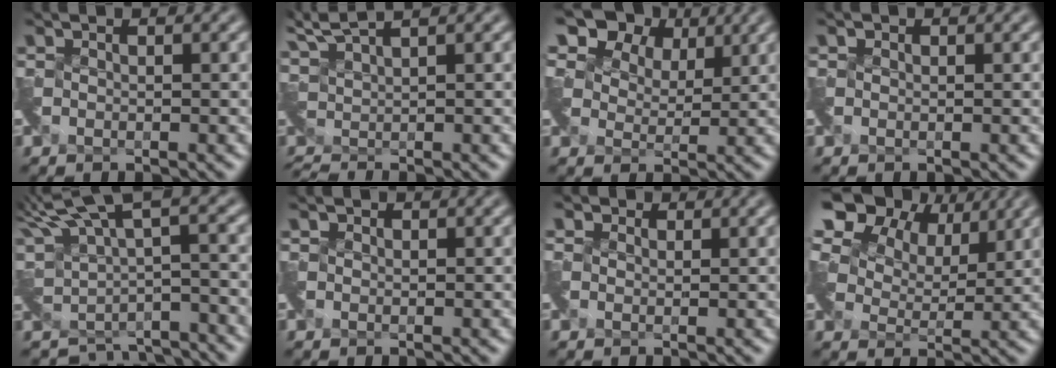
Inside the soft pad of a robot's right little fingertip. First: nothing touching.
{"total": 2.6, "force": [2.0, 0.3, 1.7], "torque": [-0.035, 0.004, 0.037]}
{"total": 6.9, "force": [4.8, 4.0, 2.8], "torque": [-0.060, 0.014, 0.064]}
{"total": 0.6, "force": [-0.1, 0.1, -0.6], "torque": [0.011, 0.001, 0.004]}
{"total": 5.0, "force": [1.1, 2.1, 4.4], "torque": [-0.084, -0.013, 0.046]}
{"total": 0.6, "force": [-0.1, 0.2, -0.6], "torque": [0.009, 0.002, 0.003]}
{"total": 1.0, "force": [0.1, 0.6, -0.8], "torque": [0.009, 0.000, 0.004]}
{"total": 12.5, "force": [8.4, 6.4, 6.6], "torque": [-0.140, 0.032, 0.116]}